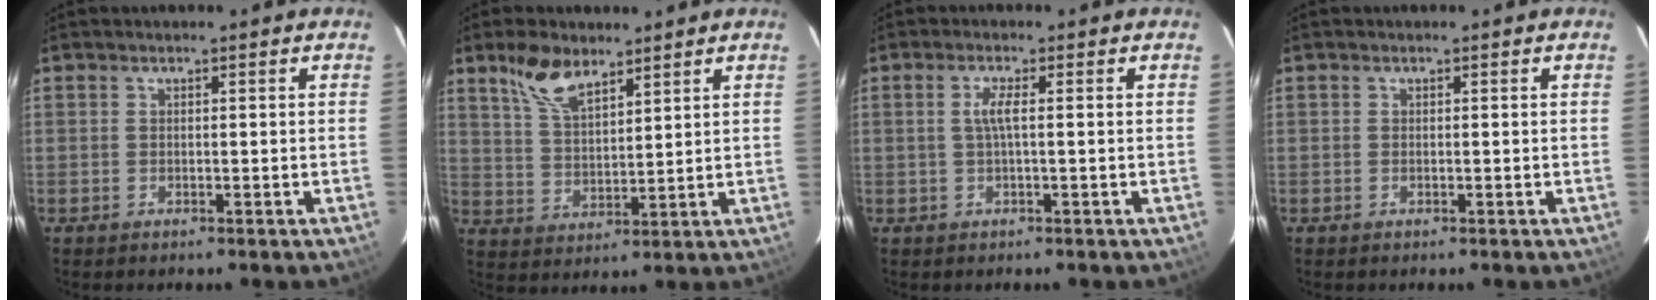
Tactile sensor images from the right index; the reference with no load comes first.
{"total": 8.4, "force": [5.9, 3.7, 4.7], "torque": [-0.088, 0.010, 0.118]}
{"total": 2.2, "force": [0.1, -0.1, 2.2], "torque": [-0.044, 0.004, 0.001]}
{"total": 0.0}